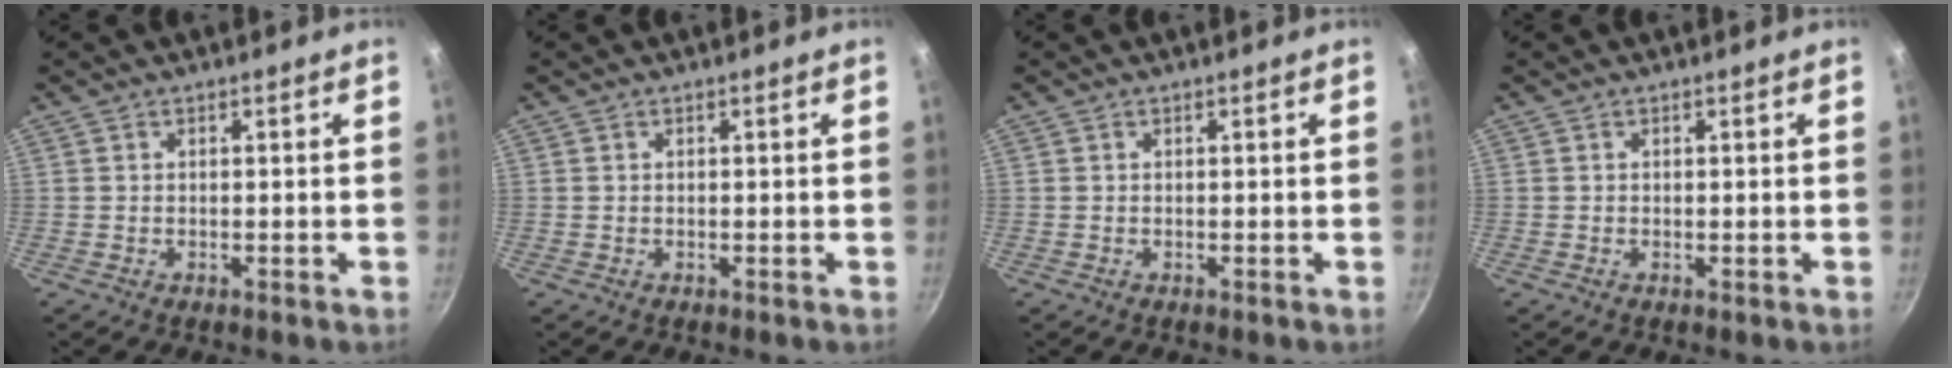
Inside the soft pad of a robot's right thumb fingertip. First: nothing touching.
{"total": 0.0}
{"total": 0.0}
{"total": 0.0}